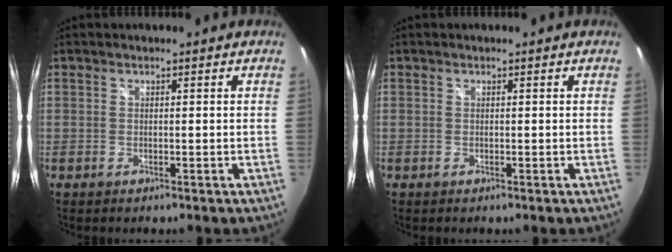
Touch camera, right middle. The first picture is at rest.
{"total": 0.0}